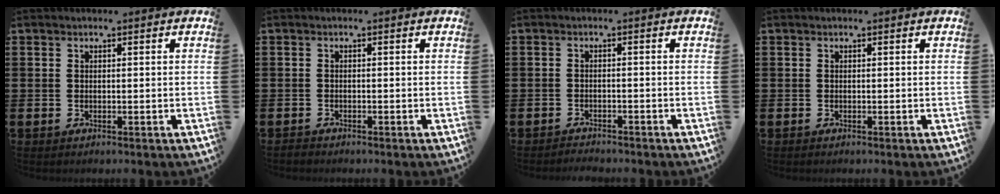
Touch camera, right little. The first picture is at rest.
{"total": 0.5, "force": [-0.5, 0.2, 0.1], "torque": [-0.003, 0.000, -0.011]}
{"total": 1.4, "force": [-1.3, 0.0, -0.2], "torque": [-0.001, 0.004, -0.030]}
{"total": 0.0}